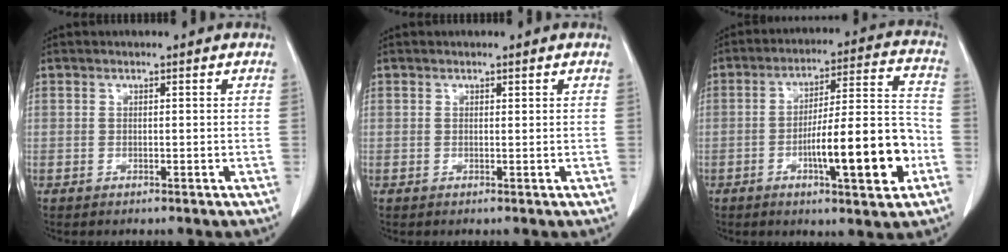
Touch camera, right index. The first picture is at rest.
{"total": 0.0}
{"total": 15.1, "force": [-5.0, 2.1, 14.2], "torque": [-0.218, 0.013, -0.071]}